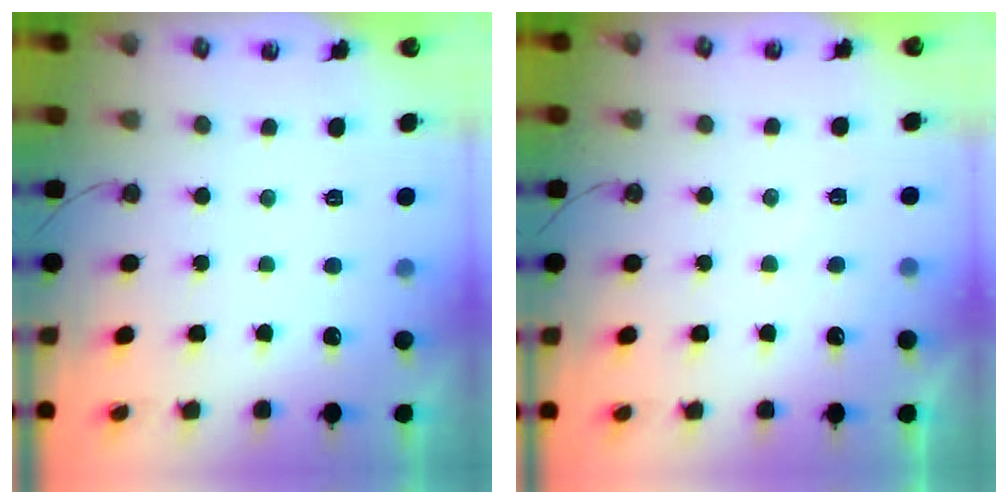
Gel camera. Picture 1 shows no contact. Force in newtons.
{"total": 3.8, "press": 3.8, "slide": 0.4}